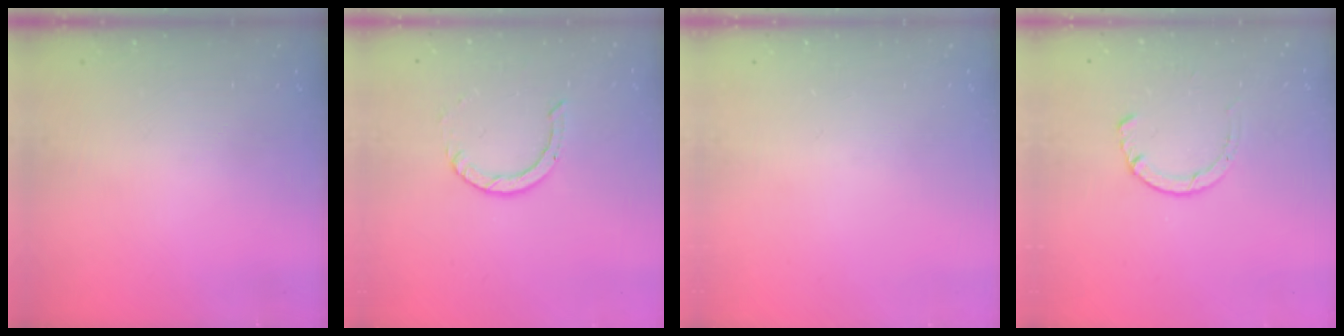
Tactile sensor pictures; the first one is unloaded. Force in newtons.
{"total": 2.2, "press": 2.2, "slide": 0.2}
{"total": 0.0}
{"total": 1.2, "press": 1.2, "slide": 0.3}